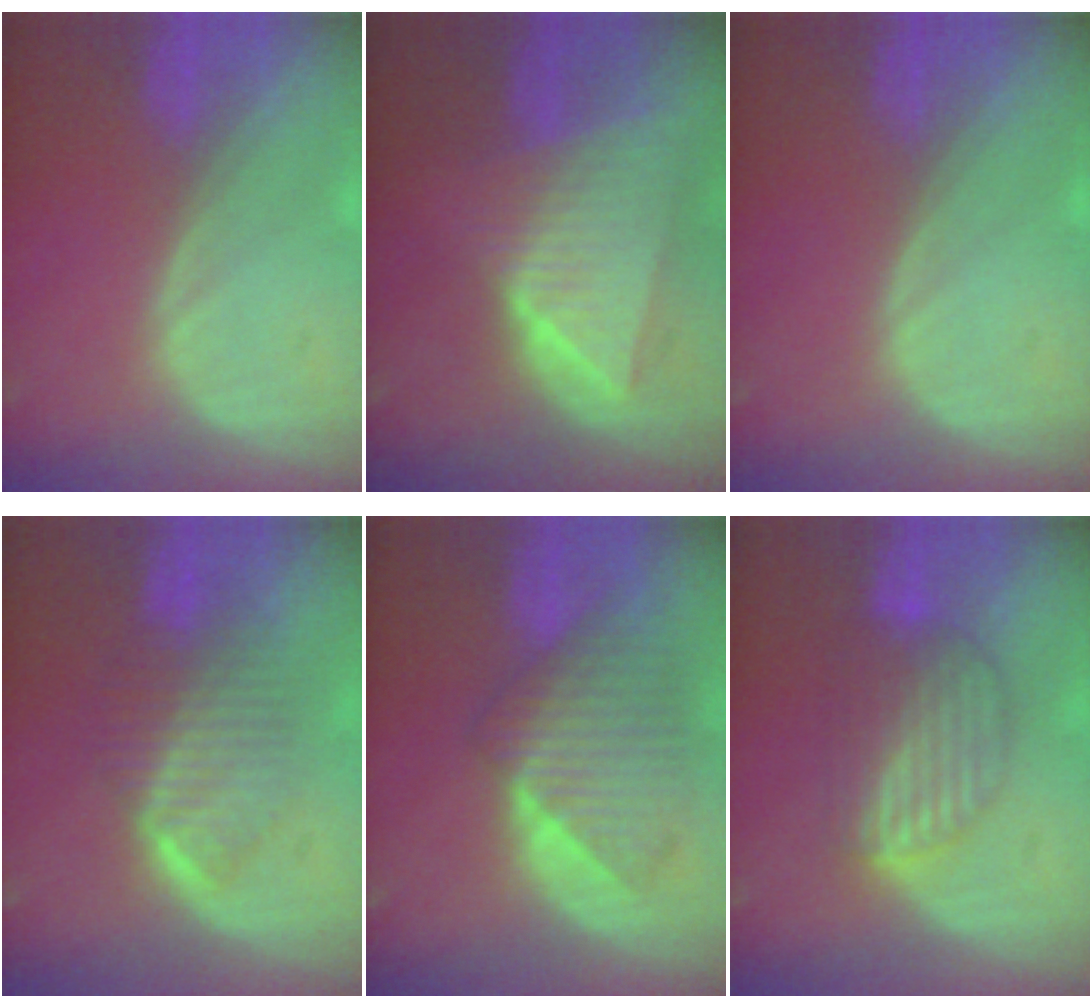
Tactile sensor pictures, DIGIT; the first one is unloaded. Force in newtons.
{"total": 9.1, "press": 8.2, "slide": 4.1}
{"total": 0.0}
{"total": 6.4, "press": 6.4, "slide": 0.9}
{"total": 8.6, "press": 8.2, "slide": 2.6}
{"total": 6.7, "press": 6.7, "slide": 0.5}